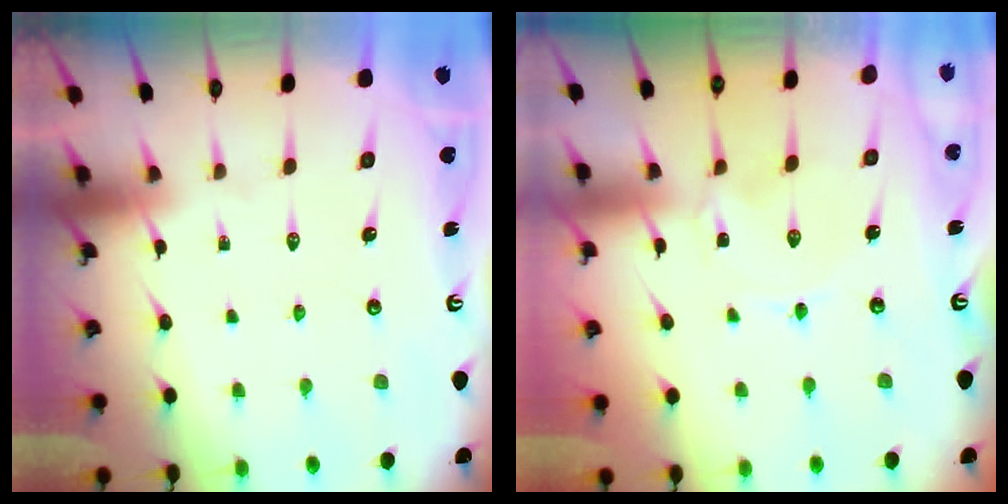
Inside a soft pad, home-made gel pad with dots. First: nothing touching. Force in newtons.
{"total": 1.2, "press": 1.2, "slide": 0.3}